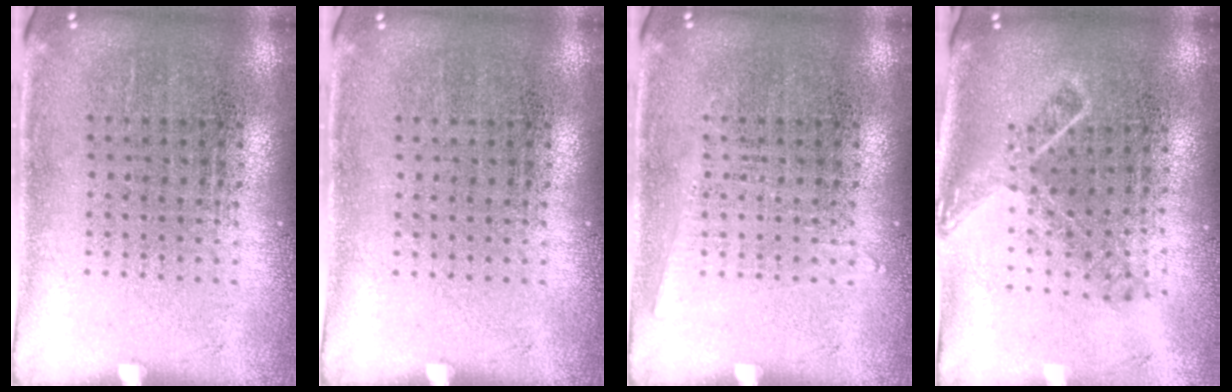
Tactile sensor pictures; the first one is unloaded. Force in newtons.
{"total": 0.0}
{"total": 0.7, "press": 0.7, "slide": 0.0}
{"total": 1.7, "press": 1.2, "slide": 1.2}